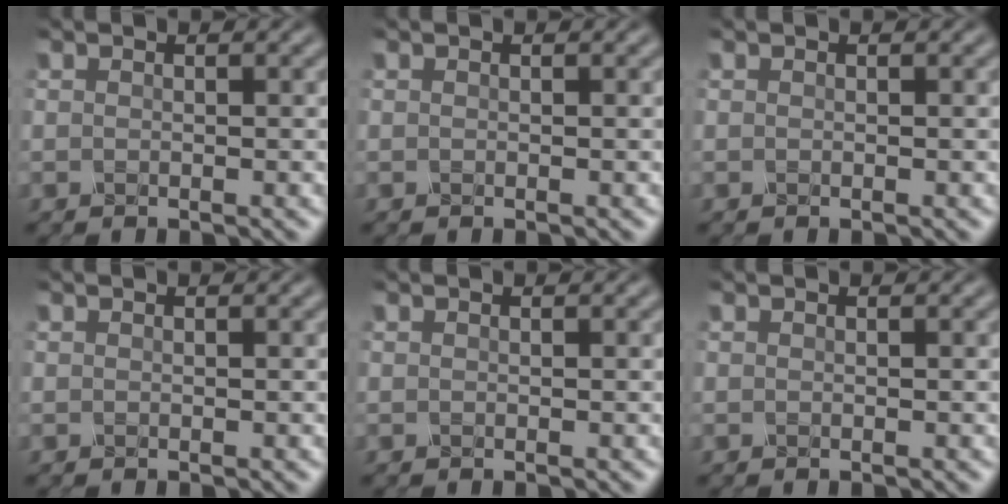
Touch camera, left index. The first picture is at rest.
{"total": 0.0}
{"total": 0.0}
{"total": 0.0}
{"total": 0.0}
{"total": 0.0}